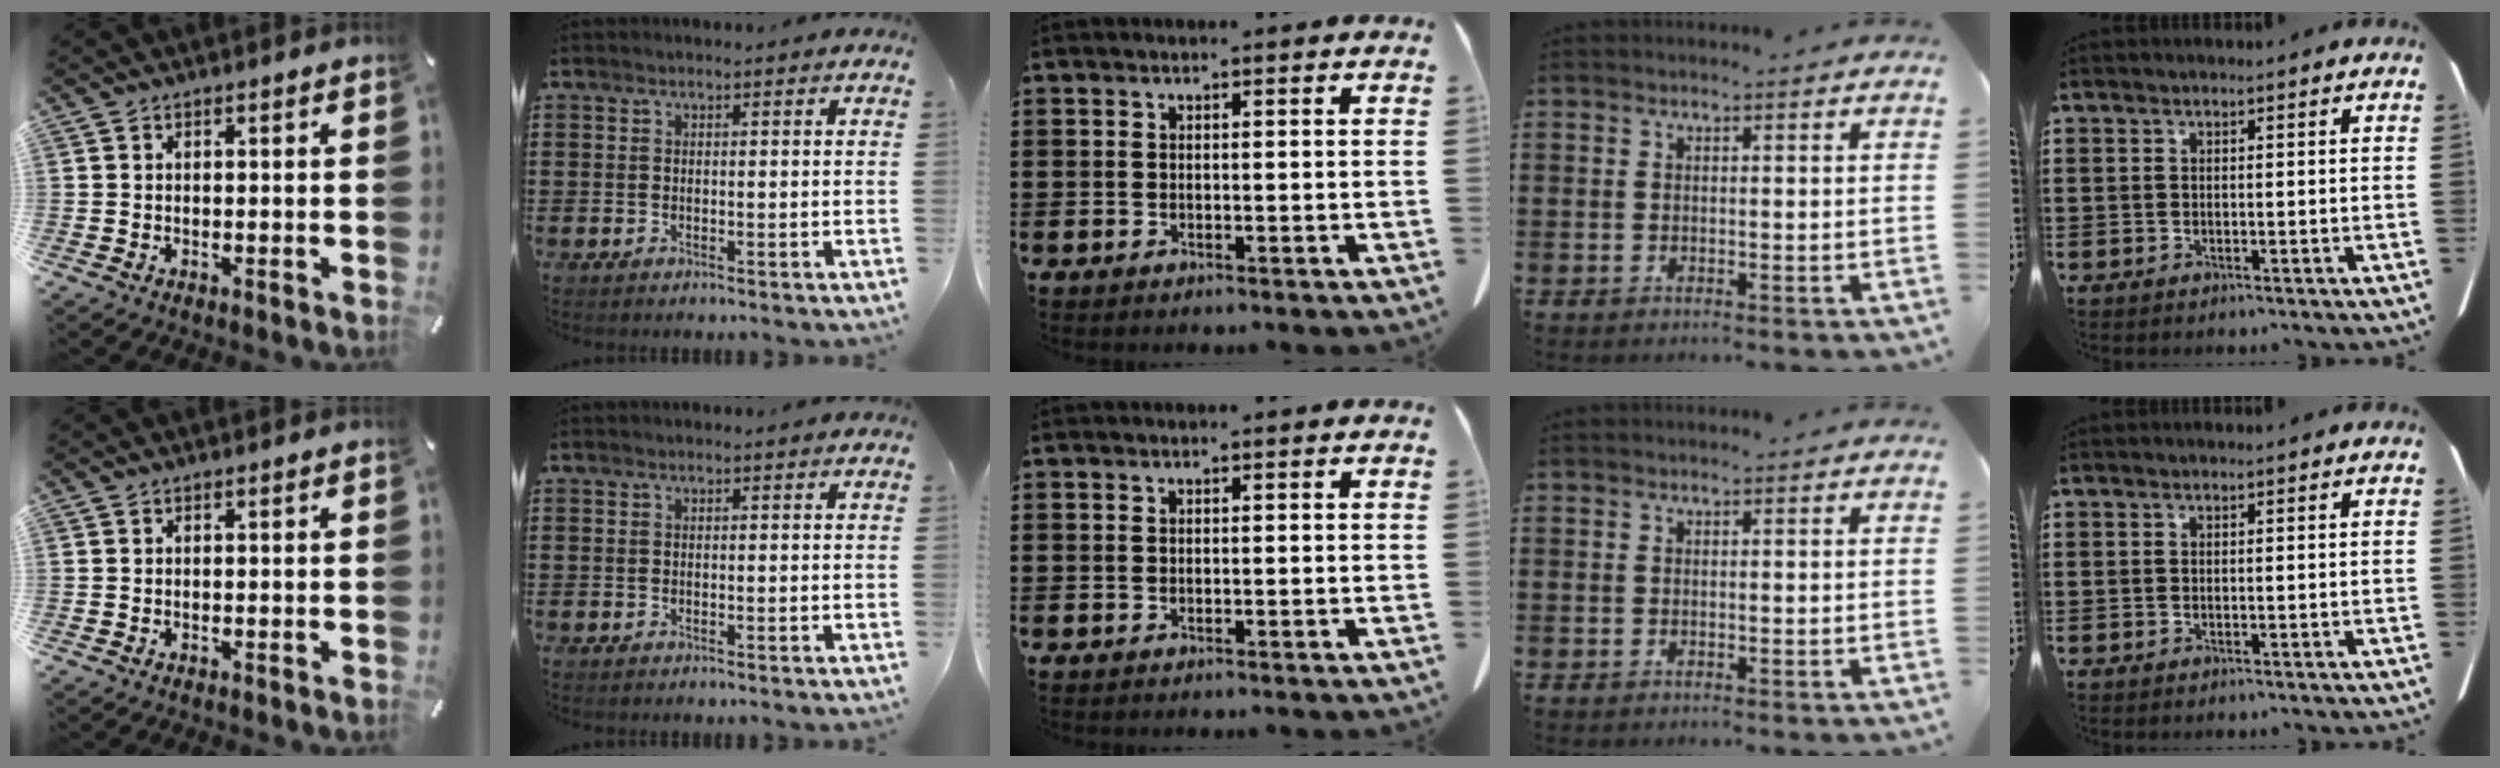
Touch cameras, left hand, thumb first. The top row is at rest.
{}